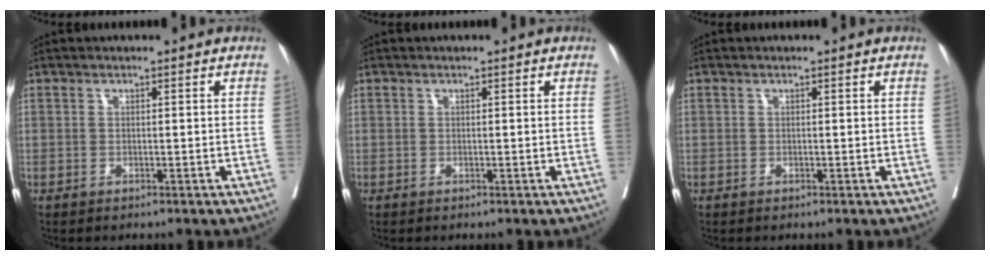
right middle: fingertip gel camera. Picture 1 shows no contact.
{"total": 0.0}
{"total": 0.0}